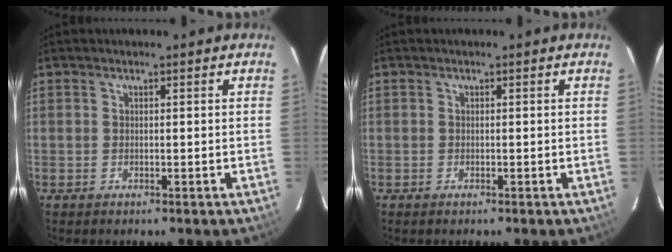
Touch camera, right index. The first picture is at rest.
{"total": 0.7, "force": [-0.5, 0.3, 0.2], "torque": [-0.008, -0.002, -0.011]}